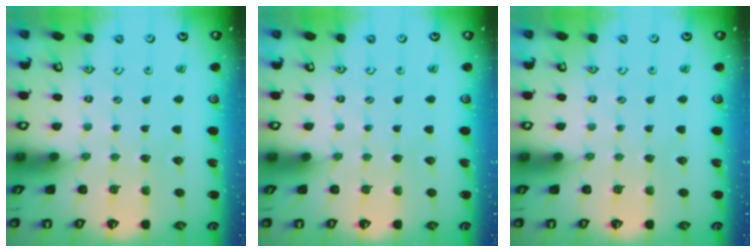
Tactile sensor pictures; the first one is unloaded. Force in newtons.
{"total": 0.0}
{"total": 0.0}